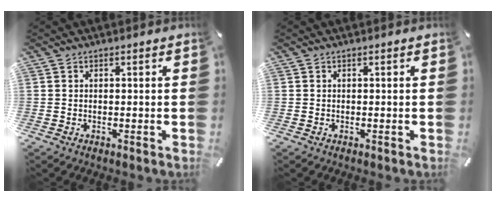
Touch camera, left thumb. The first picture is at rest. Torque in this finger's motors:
{"motor_torque": [-0.18, -0.21, 0.04, 0.03, 0.00]}